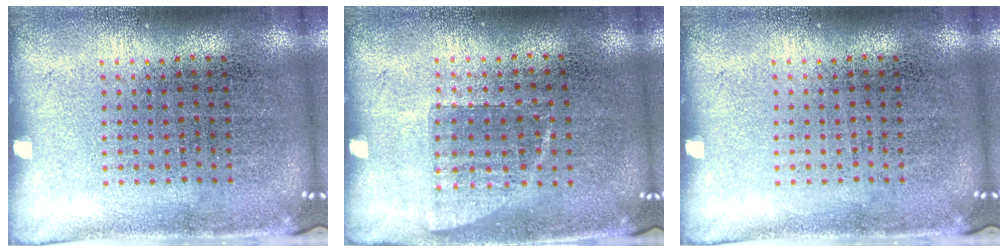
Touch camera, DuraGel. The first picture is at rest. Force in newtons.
{"total": 0.7, "press": 0.7, "slide": 0.2}
{"total": 0.0}